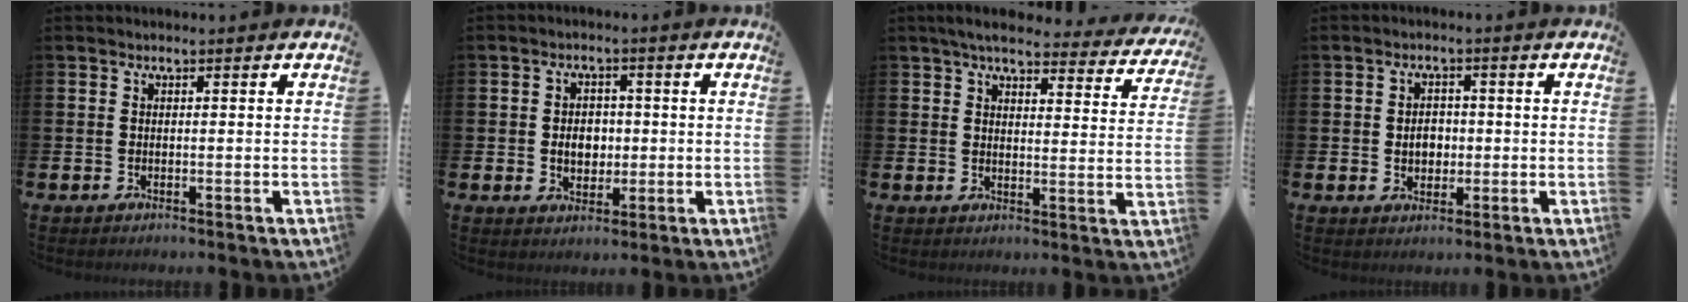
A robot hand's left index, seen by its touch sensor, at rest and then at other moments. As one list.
[{"total": 3.8, "force": [-0.1, 3.0, 2.3], "torque": [-0.035, 0.005, -0.010]}, {"total": 5.1, "force": [4.6, 1.1, 1.9], "torque": [-0.041, -0.029, 0.077]}, {"total": 3.2, "force": [-0.1, 2.5, 1.9], "torque": [-0.026, 0.004, -0.009]}]